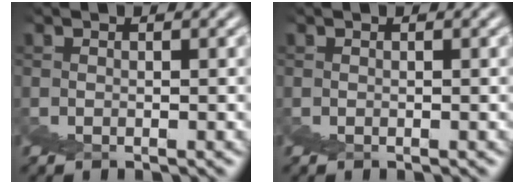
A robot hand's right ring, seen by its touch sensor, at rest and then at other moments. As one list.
[{"total": 0.0}]